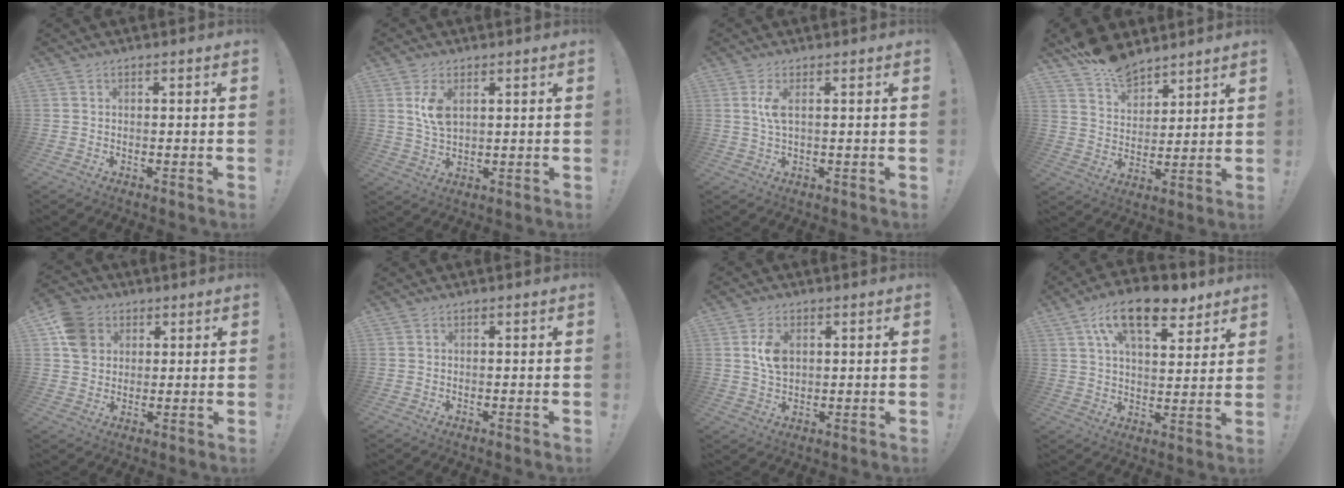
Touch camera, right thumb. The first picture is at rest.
{"total": 6.6, "force": [2.4, 3.6, 4.9], "torque": [-0.091, -0.008, 0.041]}
{"total": 3.9, "force": [0.8, 1.0, 3.7], "torque": [-0.063, -0.003, 0.011]}
{"total": 11.2, "force": [9.3, 5.4, 3.0], "torque": [-0.059, -0.069, 0.180]}
{"total": 8.6, "force": [3.1, 7.2, 3.5], "torque": [-0.058, 0.003, 0.068]}
{"total": 0.0}
{"total": 6.6, "force": [1.5, 4.4, 4.8], "torque": [-0.086, 0.000, 0.026]}
{"total": 16.2, "force": [9.6, 7.3, 10.8], "torque": [-0.173, -0.045, 0.167]}